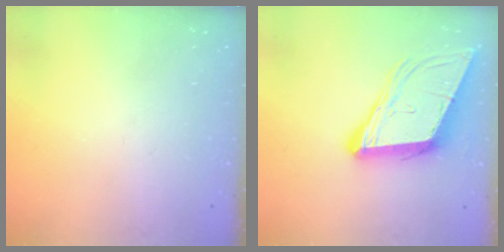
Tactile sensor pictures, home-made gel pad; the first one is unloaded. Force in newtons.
{"total": 12.8, "press": 12.3, "slide": 3.6}